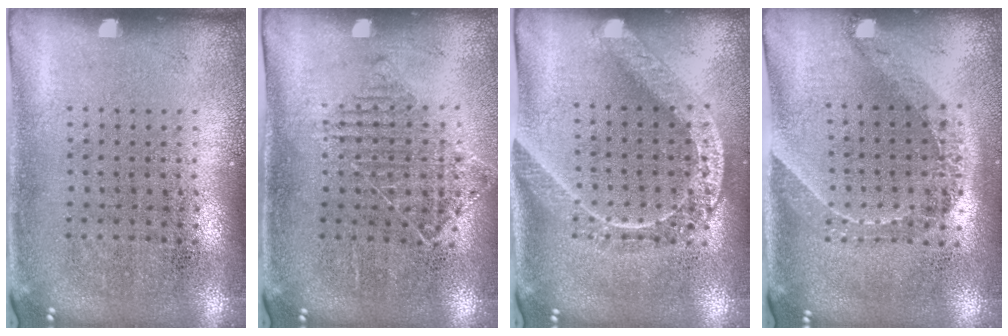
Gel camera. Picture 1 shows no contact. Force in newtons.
{"total": 1.0, "press": 1.0, "slide": 0.2}
{"total": 1.9, "press": 1.7, "slide": 0.9}
{"total": 1.6, "press": 1.3, "slide": 1.0}